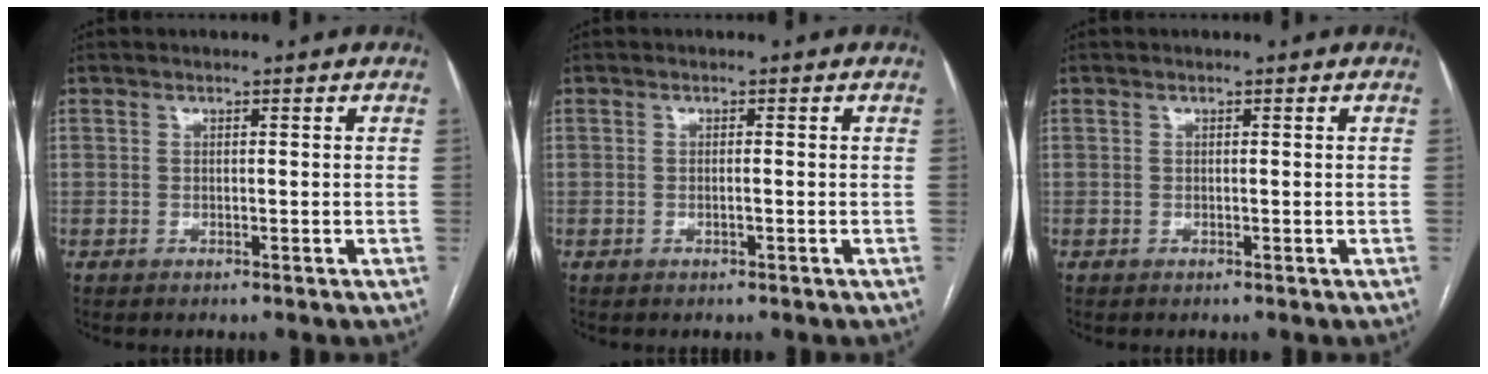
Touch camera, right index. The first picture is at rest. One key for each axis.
{"total": 0.7, "fx": -0.2, "fy": 0.0, "fz": 0.7, "tx": -0.014, "ty": 0.000, "tz": -0.002}
{"total": 0.0}